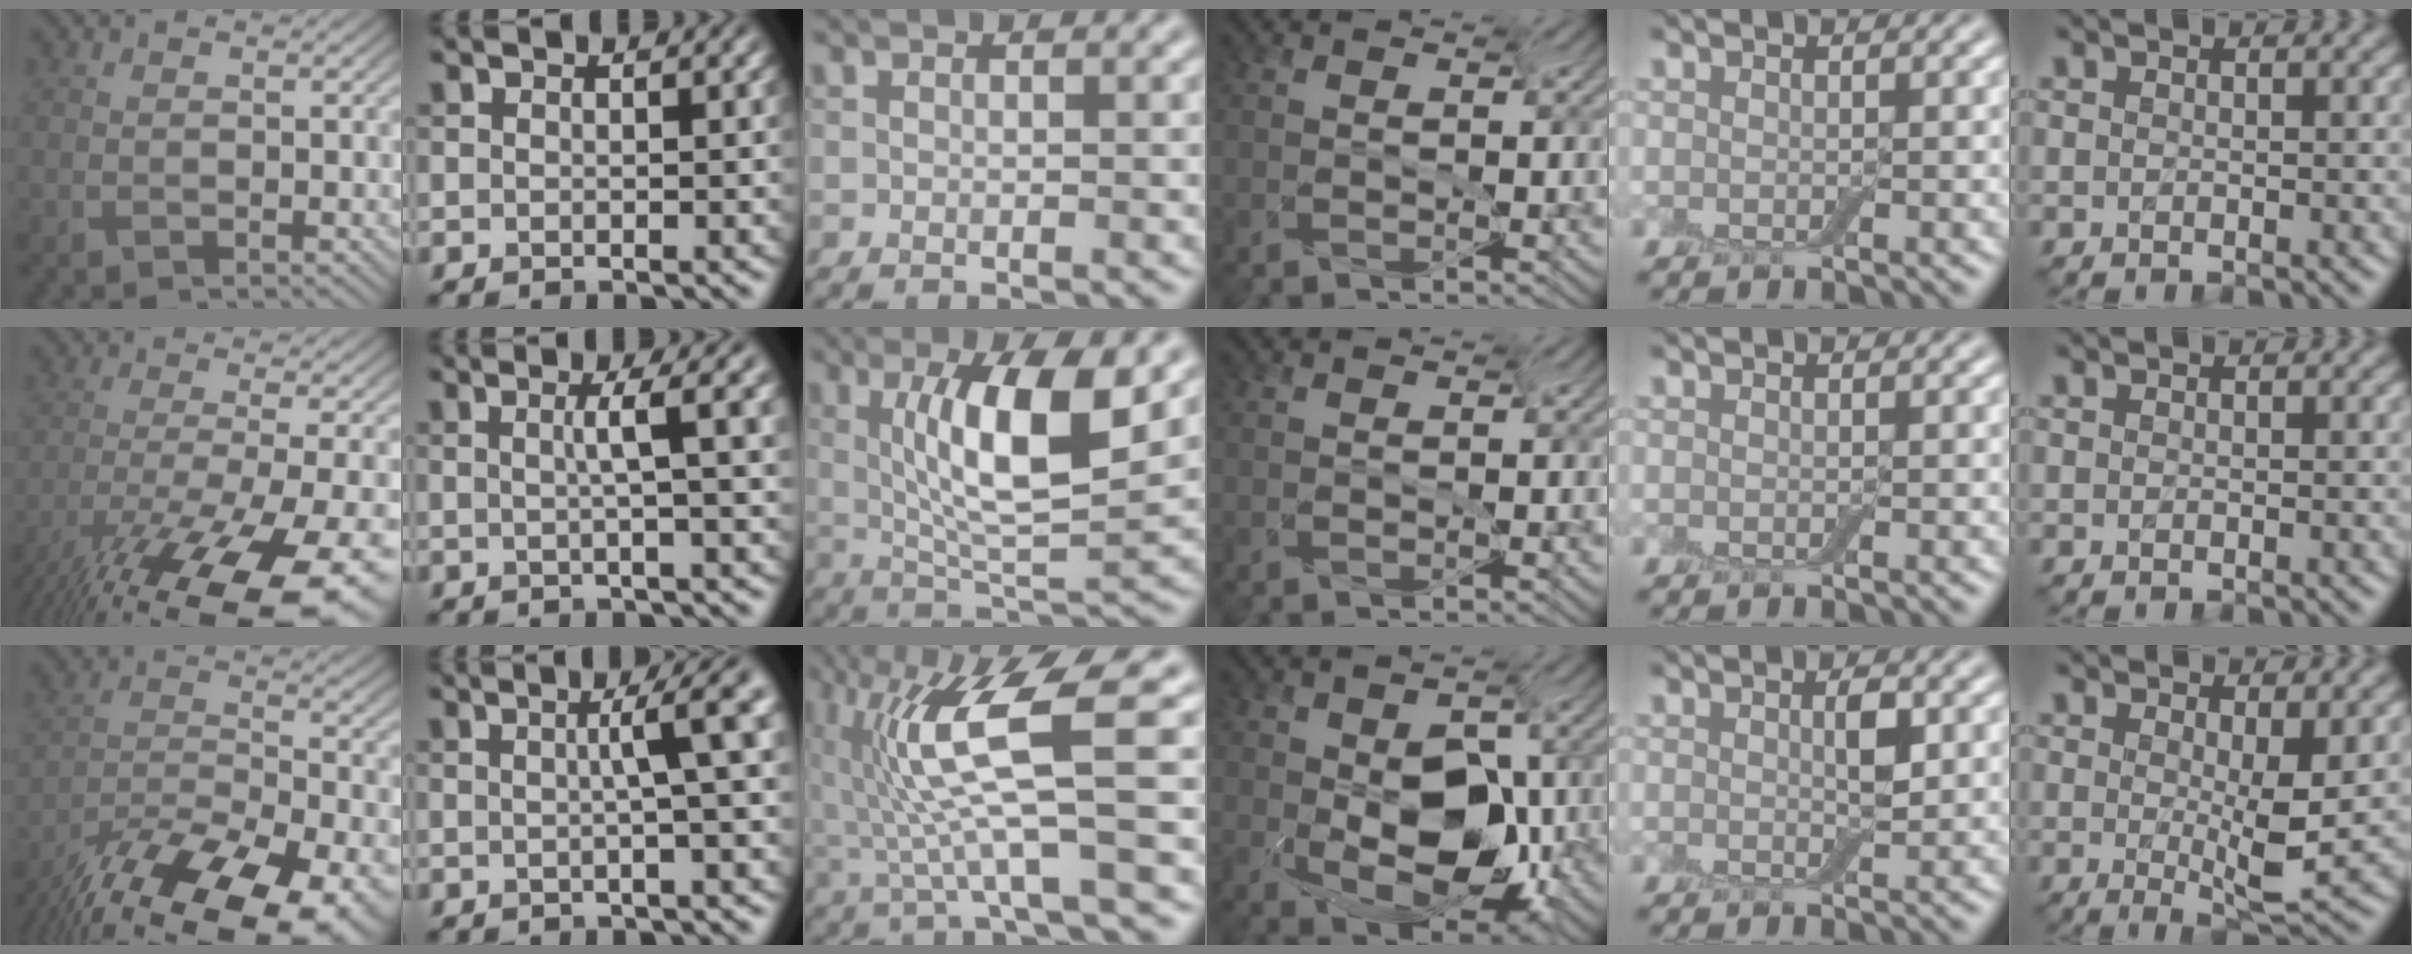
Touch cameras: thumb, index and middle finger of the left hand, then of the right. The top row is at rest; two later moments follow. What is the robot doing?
{"motion": "screw", "object": "jar lid"}